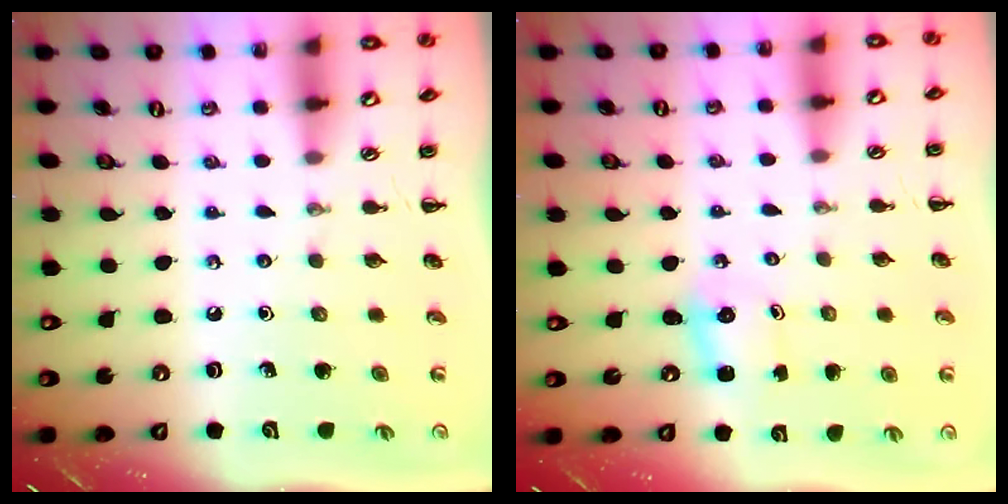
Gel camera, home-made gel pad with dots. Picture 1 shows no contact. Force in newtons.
{"total": 2.4, "press": 2.4, "slide": 0.6}